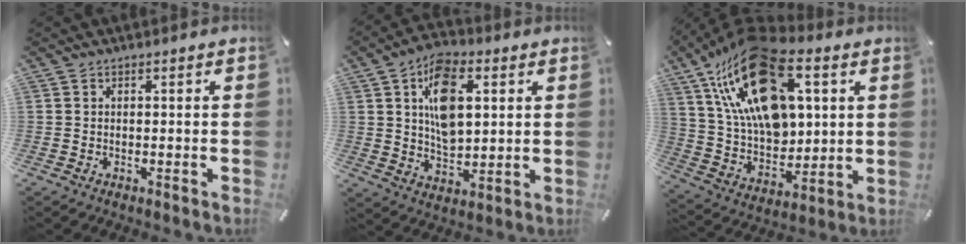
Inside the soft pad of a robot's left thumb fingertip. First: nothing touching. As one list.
[{"total": 13.0, "force": [3.9, 8.1, 9.3], "torque": [-0.152, 0.000, 0.069]}, {"total": 24.6, "force": [10.4, 15.2, 16.2], "torque": [-0.322, -0.049, 0.179]}]